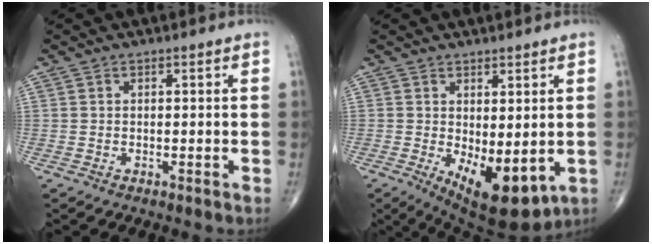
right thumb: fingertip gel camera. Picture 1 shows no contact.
{"total": 11.4, "force": [-2.0, 4.9, 10.1], "torque": [-0.140, -0.021, -0.009]}